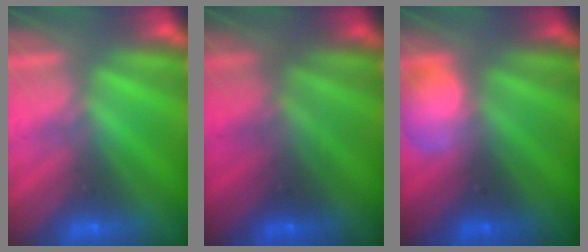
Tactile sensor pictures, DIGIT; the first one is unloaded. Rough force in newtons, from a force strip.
{"total": 1.9}
{"total": 2.5}